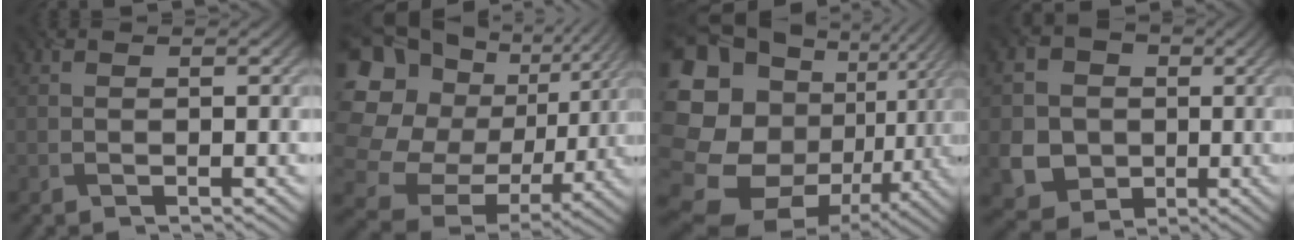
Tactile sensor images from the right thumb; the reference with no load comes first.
{"total": 22.3, "force": [3.8, 18.9, 11.1], "torque": [-0.301, 0.003, 0.071]}
{"total": 23.7, "force": [-1.3, 20.3, 12.2], "torque": [-0.299, -0.018, -0.024]}
{"total": 9.2, "force": [-0.3, 8.4, 3.8], "torque": [-0.111, -0.011, -0.025]}